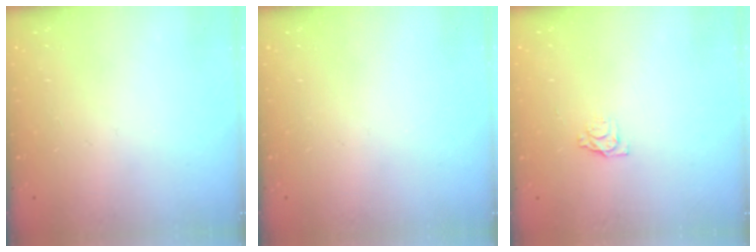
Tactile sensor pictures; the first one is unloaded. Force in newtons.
{"total": 0.0}
{"total": 3.2, "press": 3.1, "slide": 0.3}